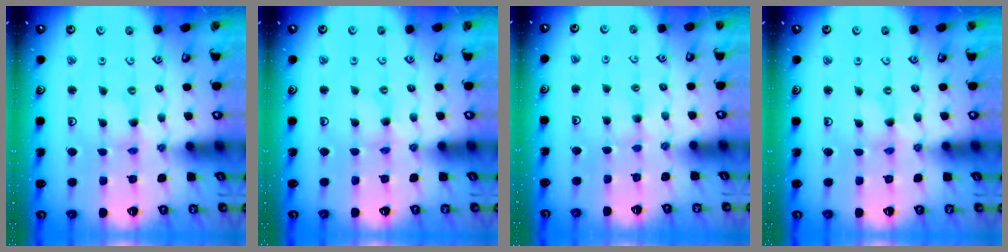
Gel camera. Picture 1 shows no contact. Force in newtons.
{"total": 1.8, "press": 1.8, "slide": 0.3}
{"total": 1.9, "press": 1.9, "slide": 0.3}
{"total": 0.0}